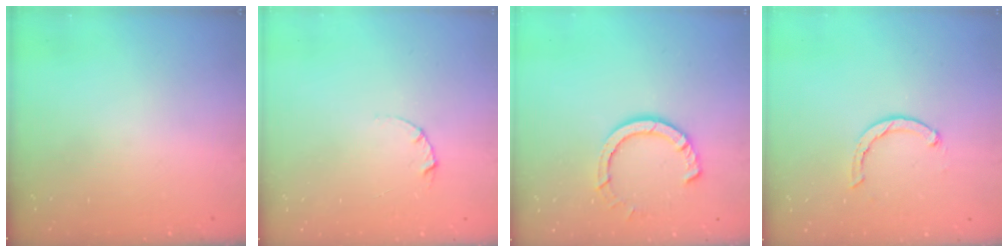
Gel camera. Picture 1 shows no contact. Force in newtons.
{"total": 2.1, "press": 2.1, "slide": 0.1}
{"total": 8.5, "press": 8.4, "slide": 1.0}
{"total": 1.9, "press": 1.9, "slide": 0.3}